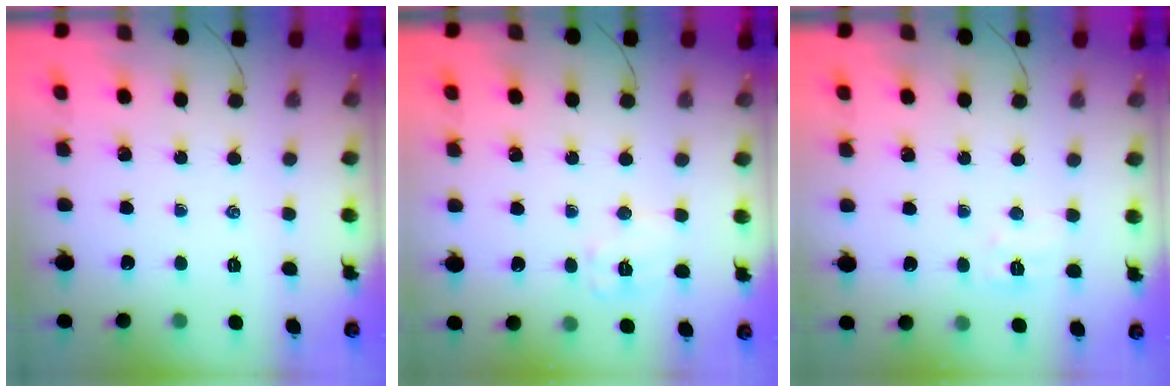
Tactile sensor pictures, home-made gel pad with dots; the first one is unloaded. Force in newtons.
{"total": 6.8, "press": 6.8, "slide": 1.0}
{"total": 5.0, "press": 4.9, "slide": 1.0}